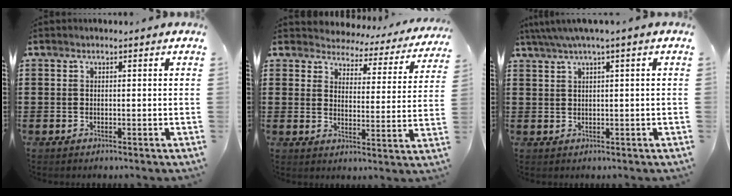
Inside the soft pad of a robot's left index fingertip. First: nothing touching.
{"total": 3.2, "force": [3.1, 0.7, -0.4], "torque": [-0.018, -0.029, 0.048]}
{"total": 2.1, "force": [0.8, -0.2, 1.9], "torque": [-0.035, -0.002, 0.013]}